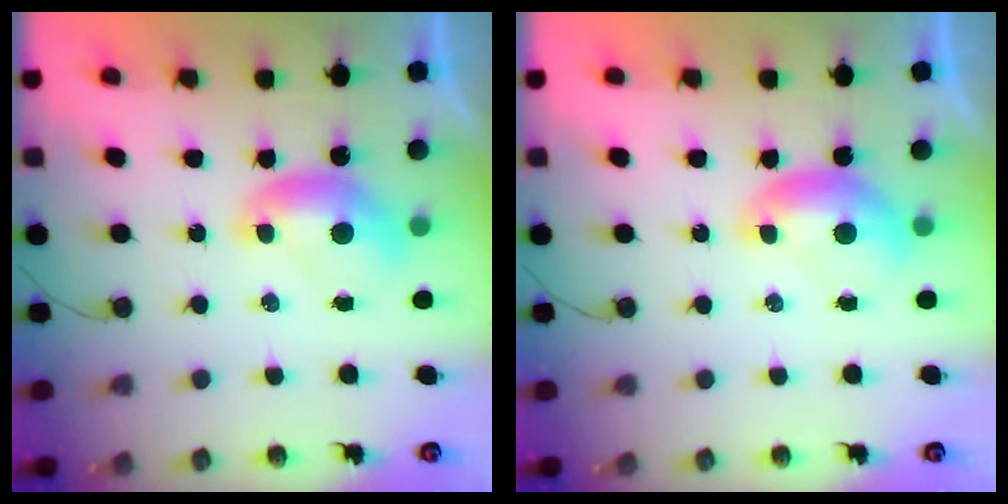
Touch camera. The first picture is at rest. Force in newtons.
{"total": 0.0}